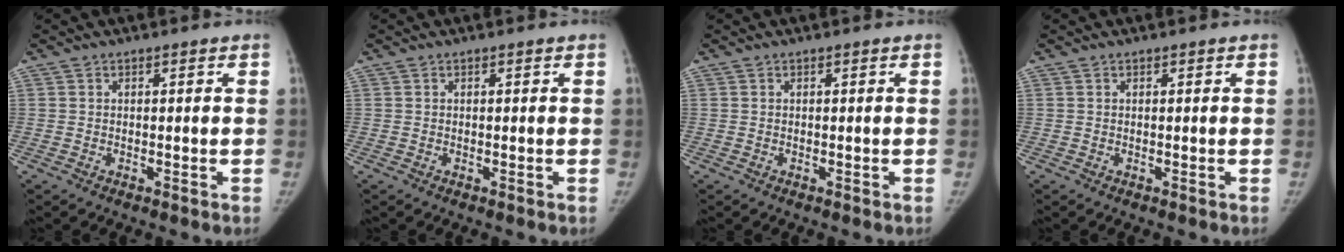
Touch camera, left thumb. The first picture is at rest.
{"total": 0.0}
{"total": 0.0}
{"total": 0.0}